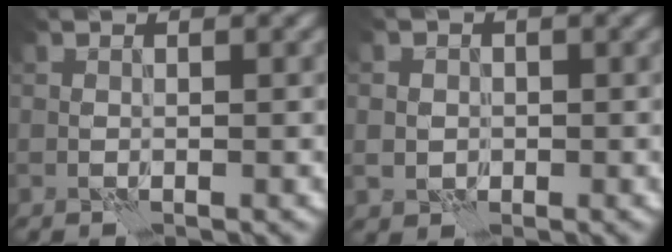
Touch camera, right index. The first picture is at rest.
{"total": 2.2, "force": [0.0, 2.1, 0.5], "torque": [0.000, 0.002, -0.005]}